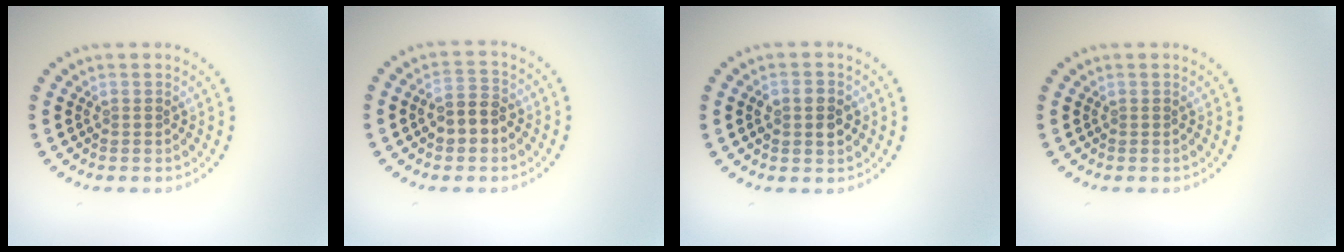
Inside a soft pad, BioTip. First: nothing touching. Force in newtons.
{"total": 2.9, "press": 2.9, "slide": 0.7}
{"total": 3.1, "press": 3.1, "slide": 0.1}
{"total": 0.0}